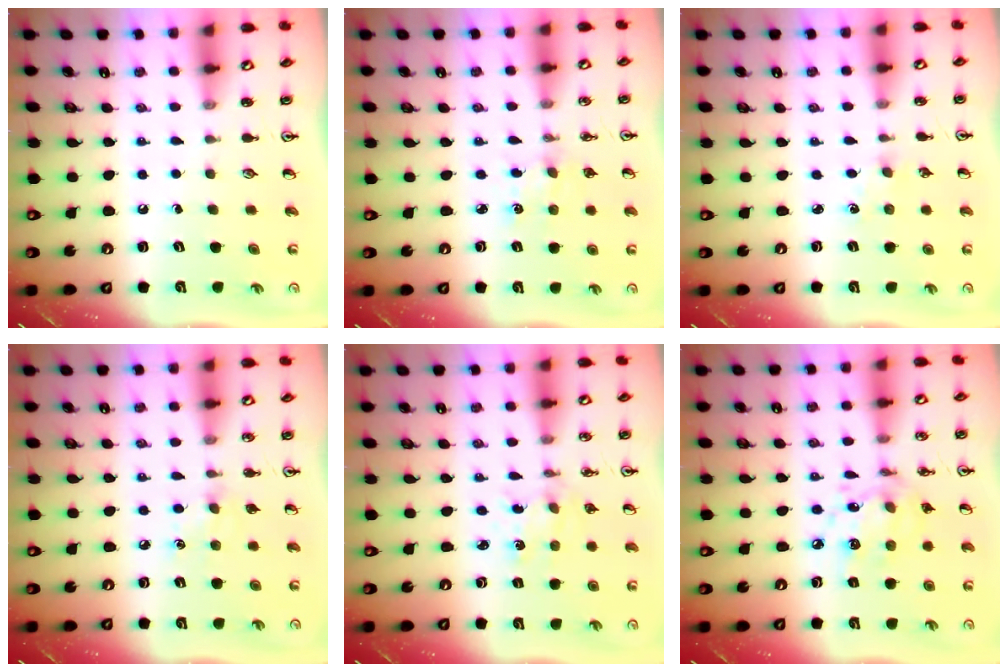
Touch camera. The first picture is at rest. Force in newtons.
{"total": 3.3, "press": 3.3, "slide": 0.5}
{"total": 1.2, "press": 1.2, "slide": 0.3}
{"total": 7.2, "press": 7.2, "slide": 0.9}
{"total": 1.0, "press": 0.9, "slide": 0.1}
{"total": 10.4, "press": 10.4, "slide": 0.6}